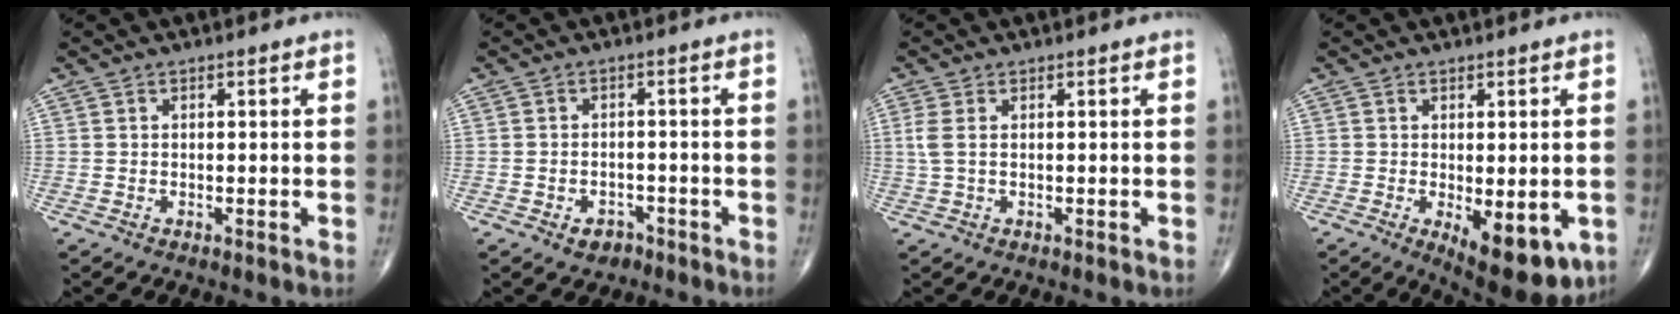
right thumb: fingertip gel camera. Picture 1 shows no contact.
{"total": 4.2, "force": [-2.6, 2.9, 1.6], "torque": [-0.008, 0.020, -0.033]}
{"total": 2.6, "force": [0.4, 0.9, 2.4], "torque": [-0.074, 0.002, 0.012]}
{"total": 11.4, "force": [-3.9, 4.7, 9.6], "torque": [-0.114, -0.019, -0.045]}